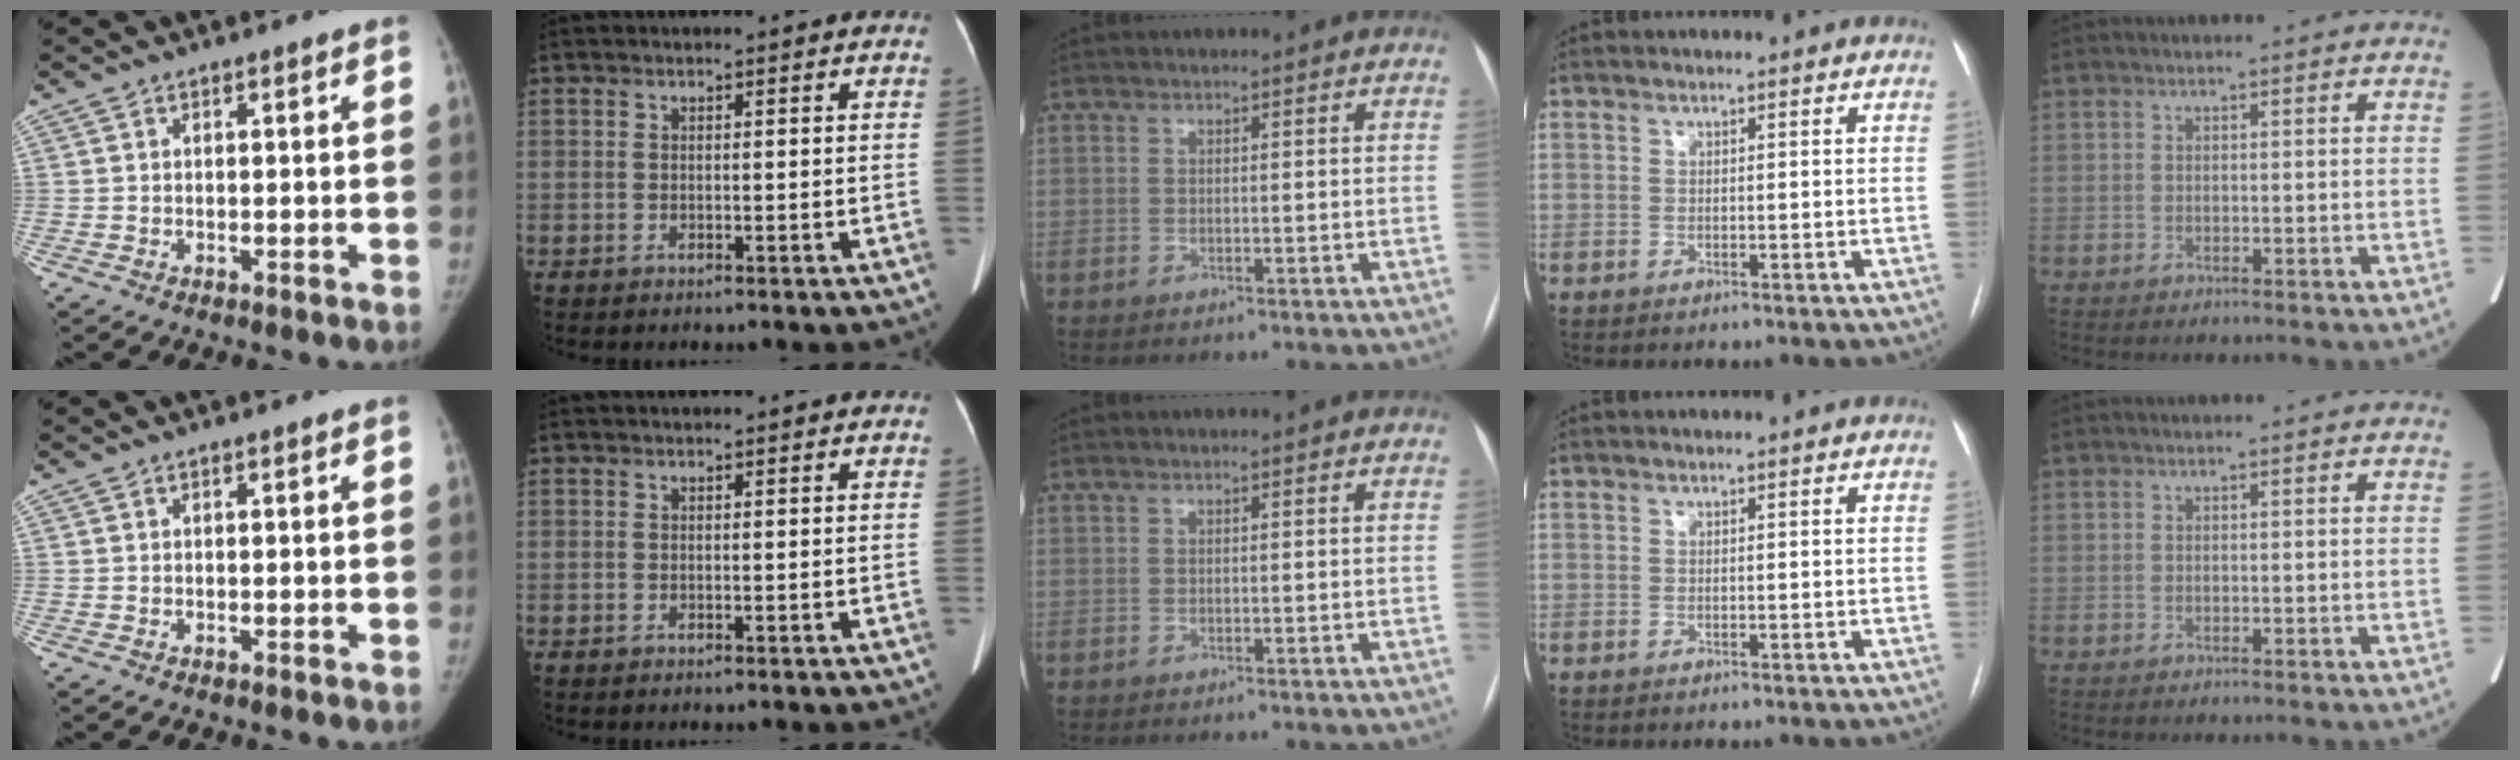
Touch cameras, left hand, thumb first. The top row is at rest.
{}